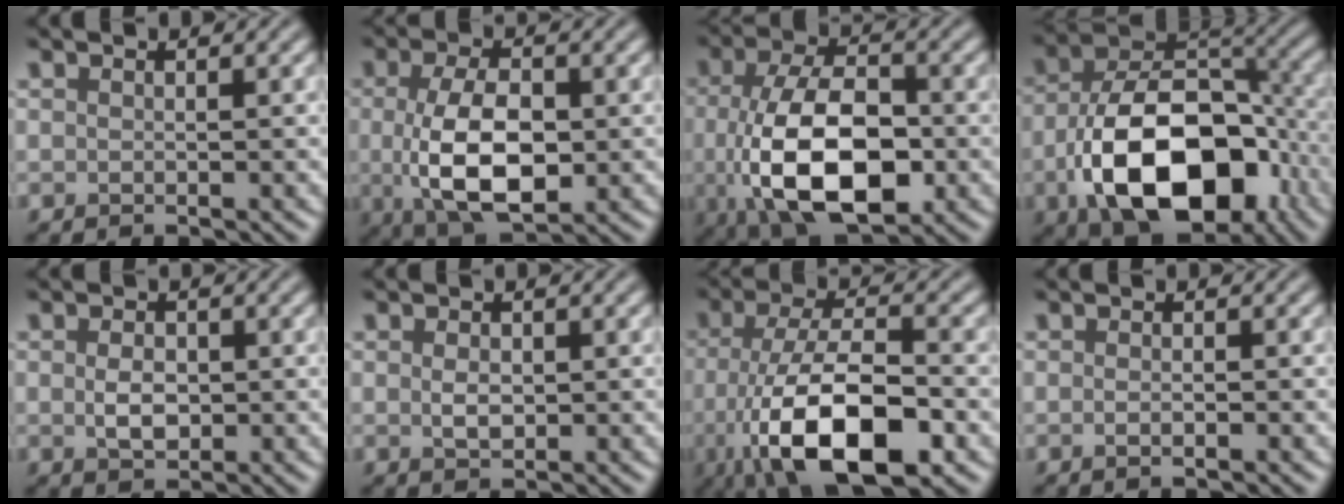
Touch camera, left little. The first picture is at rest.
{"total": 8.1, "force": [-0.6, 4.1, 6.9], "torque": [-0.140, -0.005, -0.011]}
{"total": 11.1, "force": [-2.1, 5.9, 9.2], "torque": [-0.176, -0.016, -0.033]}
{"total": 14.2, "force": [-5.2, 8.3, 10.2], "torque": [-0.182, -0.020, -0.086]}
{"total": 2.4, "force": [-0.2, 1.6, 1.8], "torque": [-0.038, -0.001, -0.004]}
{"total": 1.6, "force": [0.0, 1.0, 1.2], "torque": [-0.024, 0.000, 0.000]}
{"total": 11.7, "force": [-4.1, 4.6, 10.0], "torque": [-0.187, -0.015, -0.071]}
{"total": 0.8, "force": [-0.3, 0.2, 0.7], "torque": [-0.014, 0.000, -0.007]}